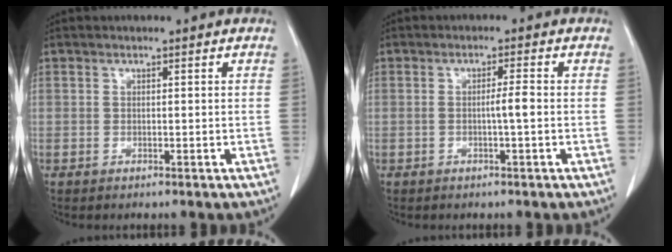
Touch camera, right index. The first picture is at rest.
{"total": 2.1, "force": [-0.4, -0.3, 2.0], "torque": [-0.032, 0.002, -0.005]}